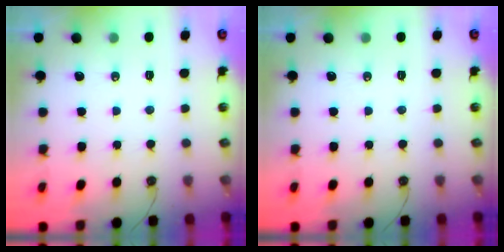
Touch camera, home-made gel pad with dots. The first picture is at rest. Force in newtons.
{"total": 0.0}